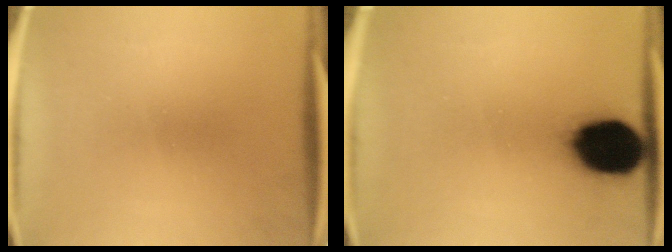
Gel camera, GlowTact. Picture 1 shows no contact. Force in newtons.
{"total": 17.5}